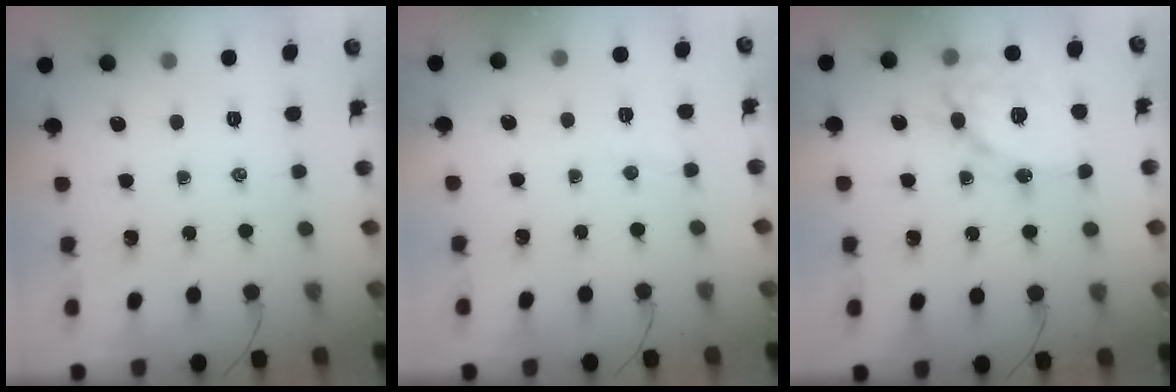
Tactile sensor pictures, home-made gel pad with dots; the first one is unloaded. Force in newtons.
{"total": 3.6, "press": 3.5, "slide": 0.9}
{"total": 15.3, "press": 15.2, "slide": 2.2}